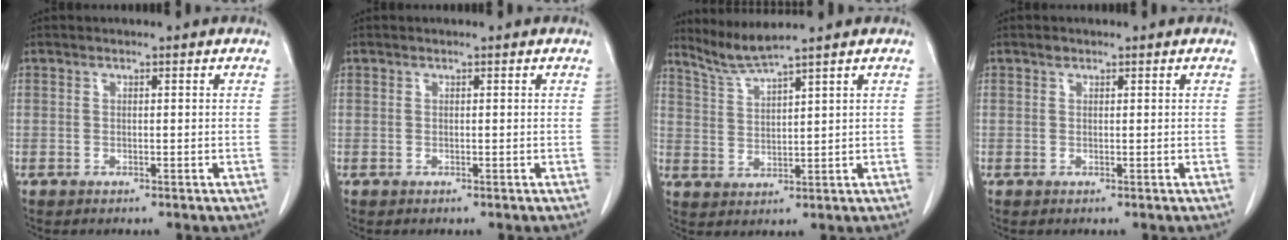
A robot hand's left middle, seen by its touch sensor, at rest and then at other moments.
{"total": 0.0}
{"total": 4.3, "force": [3.8, -1.7, 0.7], "torque": [-0.027, -0.015, 0.088]}
{"total": 0.6, "force": [0.4, 0.4, 0.1], "torque": [-0.003, 0.001, 0.006]}